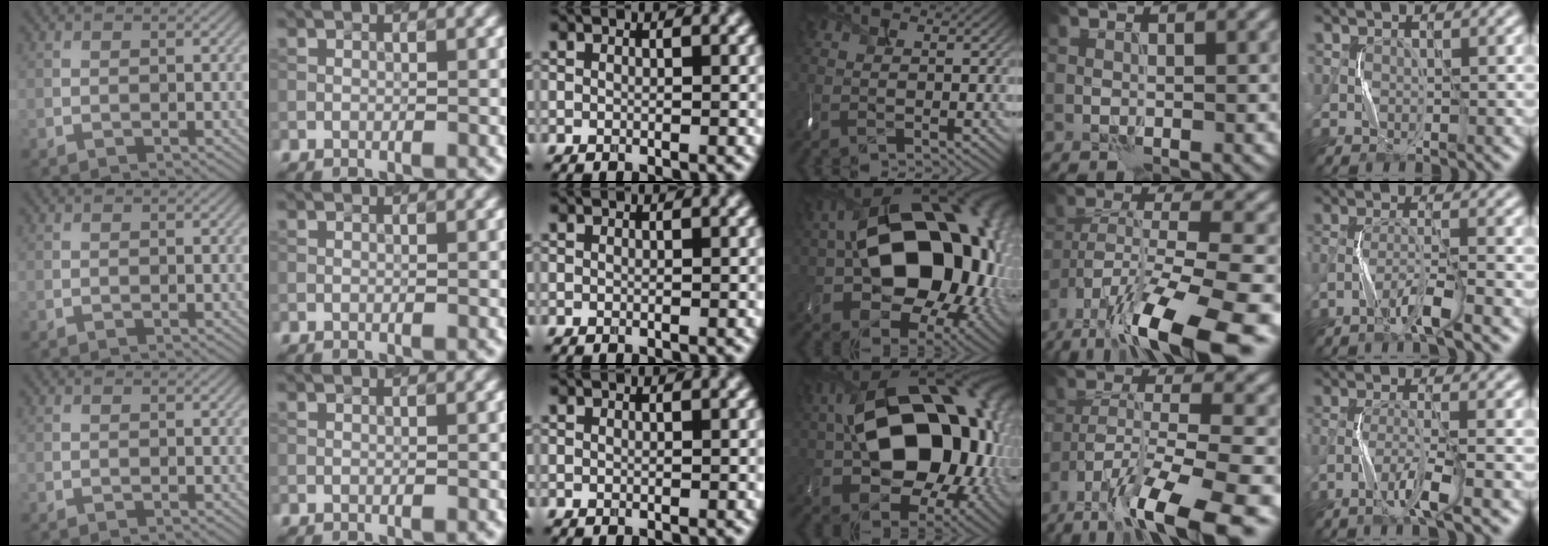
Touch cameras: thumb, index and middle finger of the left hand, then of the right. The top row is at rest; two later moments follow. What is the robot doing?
{"motion": "shake", "object": "tambourine"}